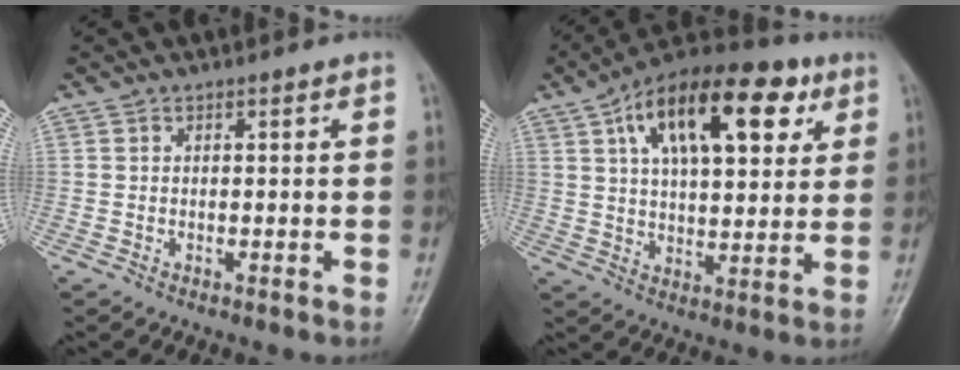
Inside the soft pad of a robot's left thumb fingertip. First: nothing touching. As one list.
[{"total": 20.7, "force": [8.6, 10.0, 16.0], "torque": [-0.224, -0.001, 0.135]}]